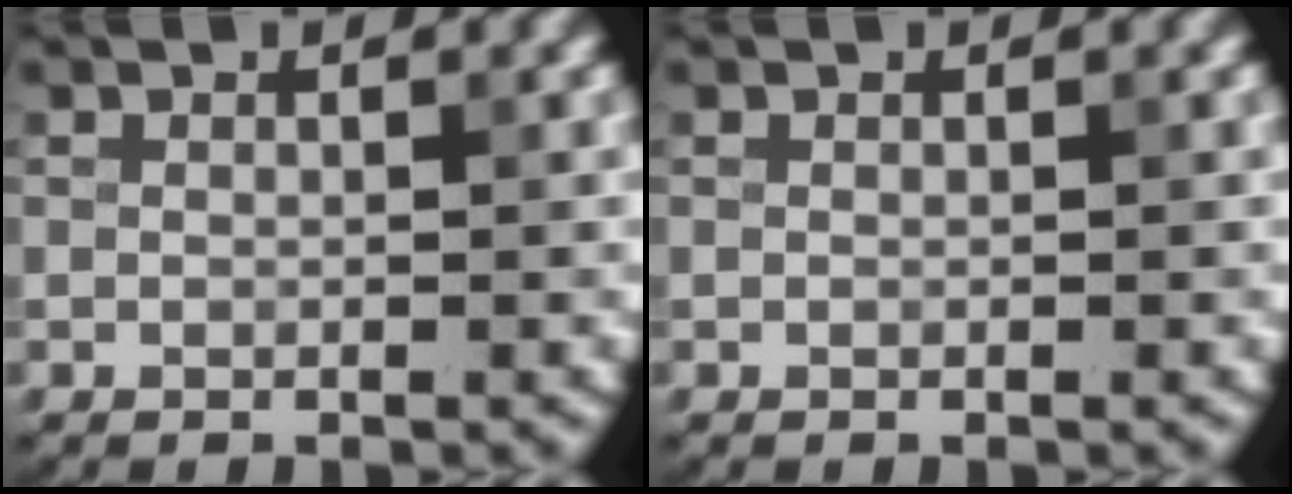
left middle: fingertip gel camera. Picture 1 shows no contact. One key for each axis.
{"total": 0.0}